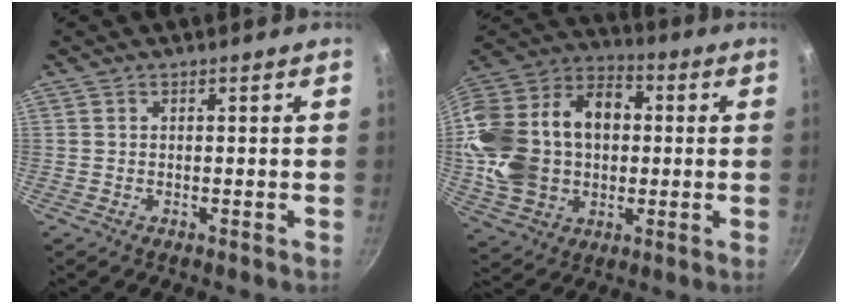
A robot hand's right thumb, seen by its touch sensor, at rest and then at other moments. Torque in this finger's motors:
{"motor_torque": [1.13, 3.88, 1.65, -1.12, 0.27]}